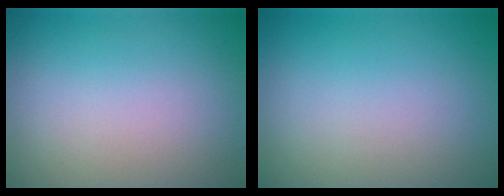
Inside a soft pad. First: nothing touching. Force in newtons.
{"total": 0.0}